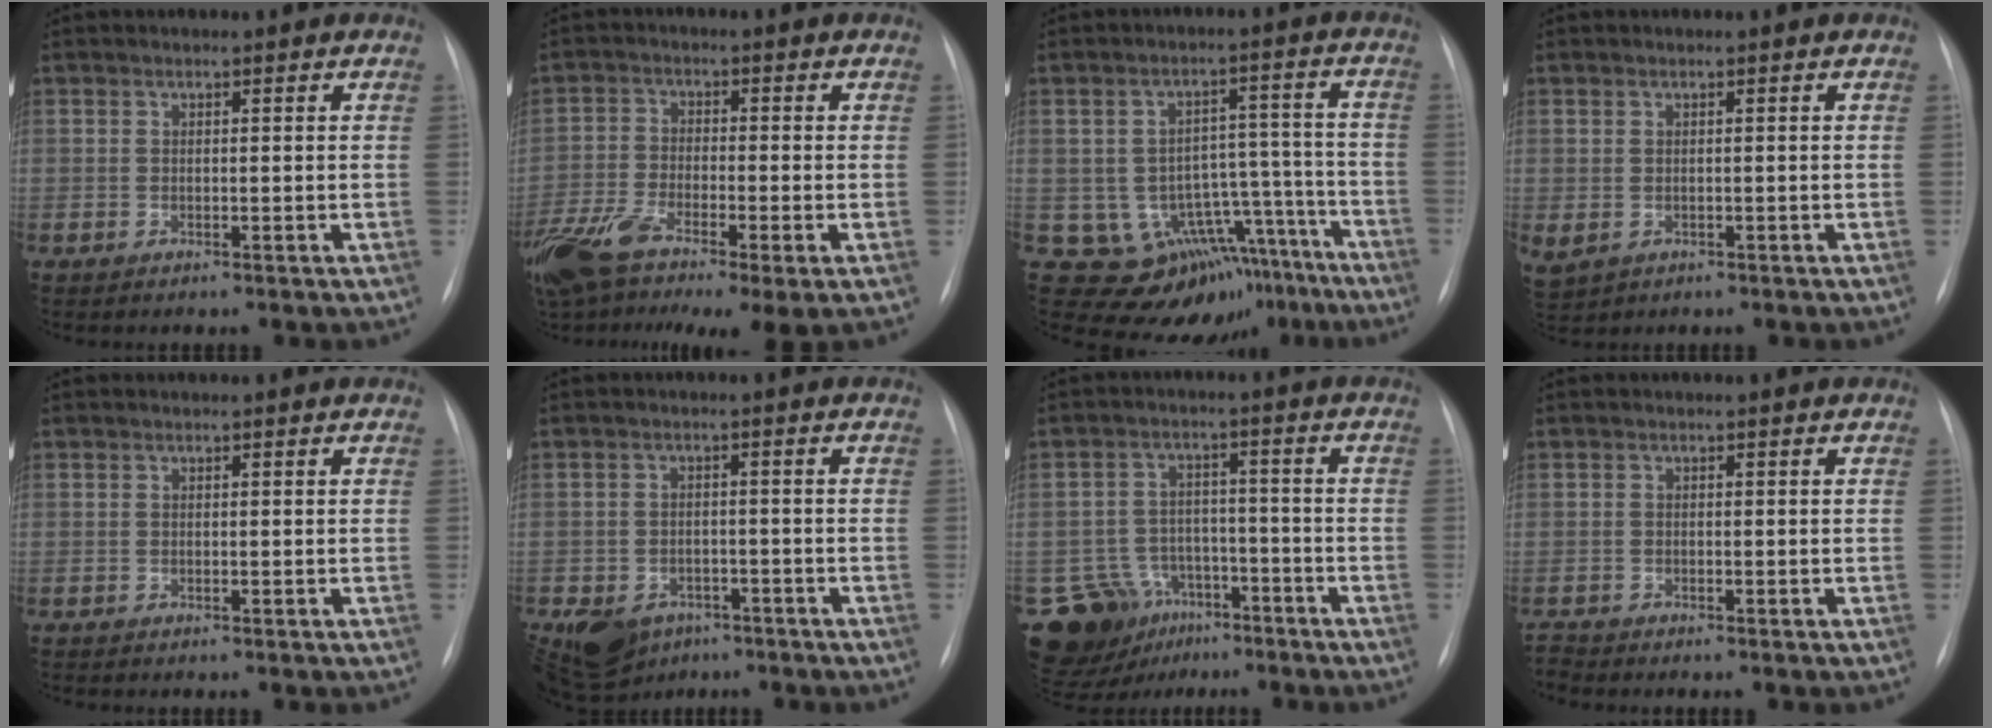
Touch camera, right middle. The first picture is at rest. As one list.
[{"total": 13.9, "force": [-7.7, 3.8, 10.9], "torque": [-0.236, -0.025, -0.140]}, {"total": 14.4, "force": [-9.1, 10.0, 5.0], "torque": [-0.050, 0.067, -0.104]}, {"total": 3.4, "force": [-0.8, 2.6, 2.0], "torque": [-0.051, -0.003, 0.001]}, {"total": 0.0}, {"total": 12.0, "force": [-6.9, 8.7, 4.7], "torque": [-0.116, -0.002, -0.094]}, {"total": 14.8, "force": [-8.9, 10.8, 4.7], "torque": [-0.103, 0.032, -0.130]}, {"total": 1.2, "force": [-1.1, -0.3, -0.4], "torque": [0.007, -0.007, -0.020]}]